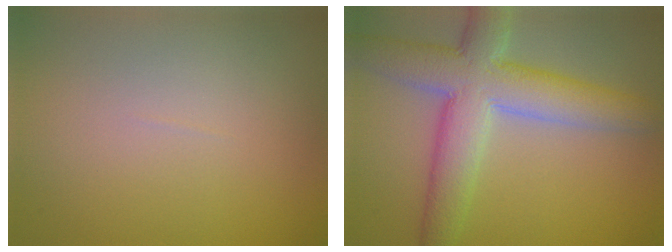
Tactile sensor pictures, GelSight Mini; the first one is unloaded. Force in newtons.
{"total": 8.5, "press": 8.5, "slide": 0.4}